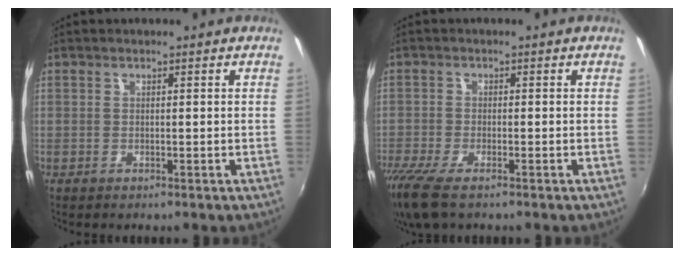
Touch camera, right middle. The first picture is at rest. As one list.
[{"total": 7.6, "force": [-5.6, 1.9, 4.9], "torque": [-0.120, -0.034, -0.106]}]